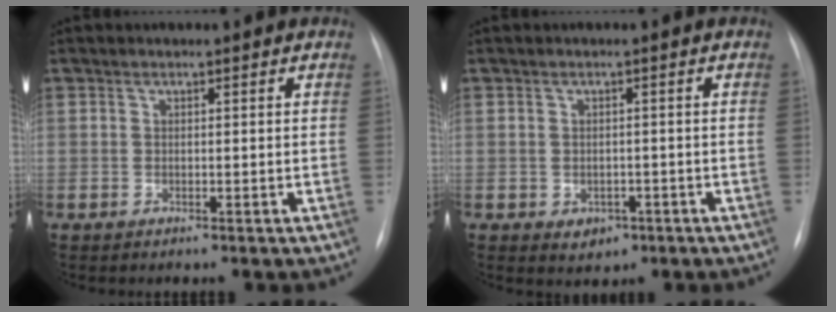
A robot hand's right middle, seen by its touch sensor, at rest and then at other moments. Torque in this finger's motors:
{"motor_torque": [0.28, -0.20, 0.02, 0.01]}